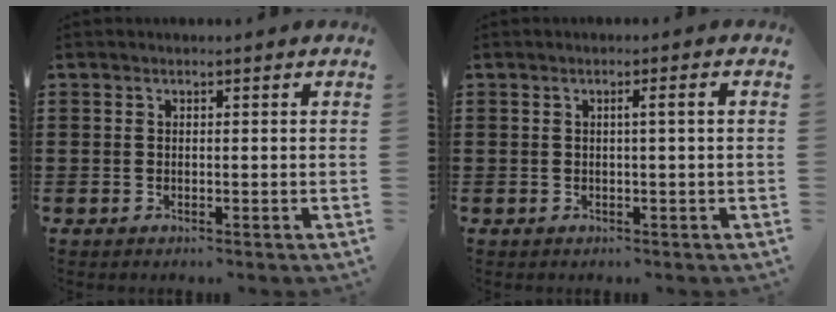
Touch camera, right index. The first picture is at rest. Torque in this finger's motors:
{"motor_torque": [0.51, 0.15, 0.08, 0.06]}